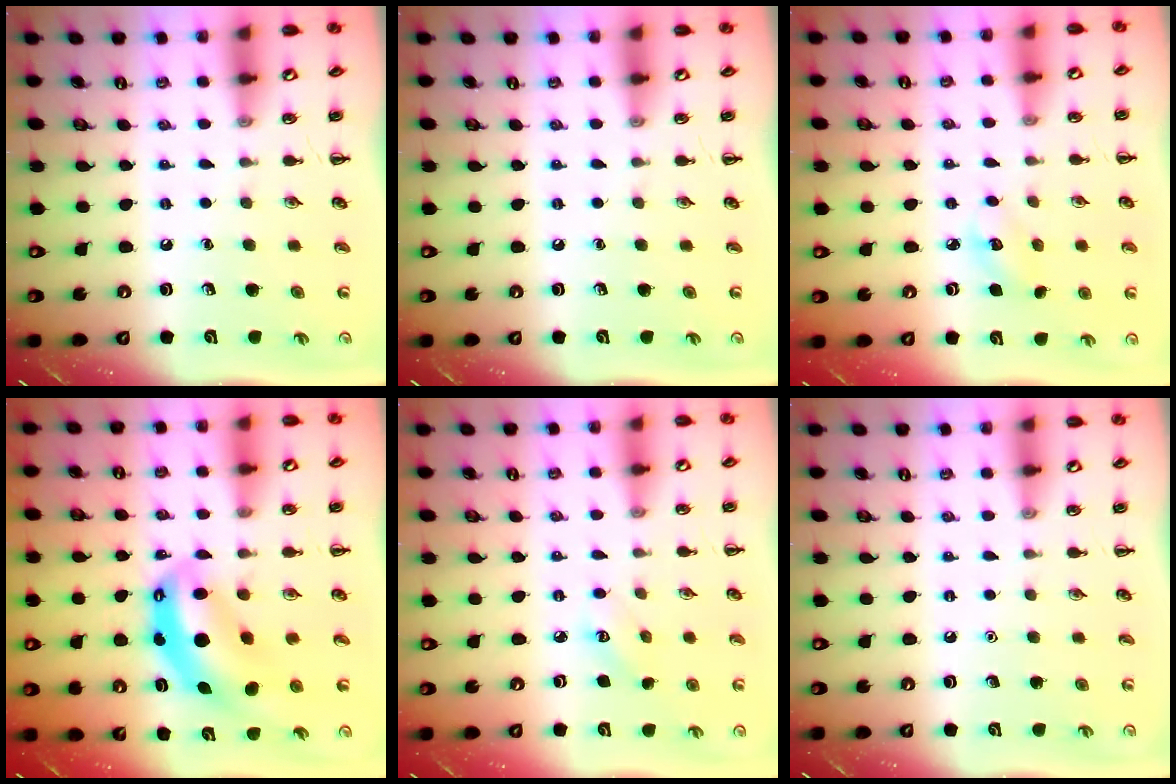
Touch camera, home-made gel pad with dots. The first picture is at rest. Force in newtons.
{"total": 0.0}
{"total": 4.5, "press": 4.4, "slide": 1.0}
{"total": 9.2, "press": 8.9, "slide": 2.4}
{"total": 3.5, "press": 3.4, "slide": 0.7}
{"total": 1.6, "press": 1.6, "slide": 0.1}